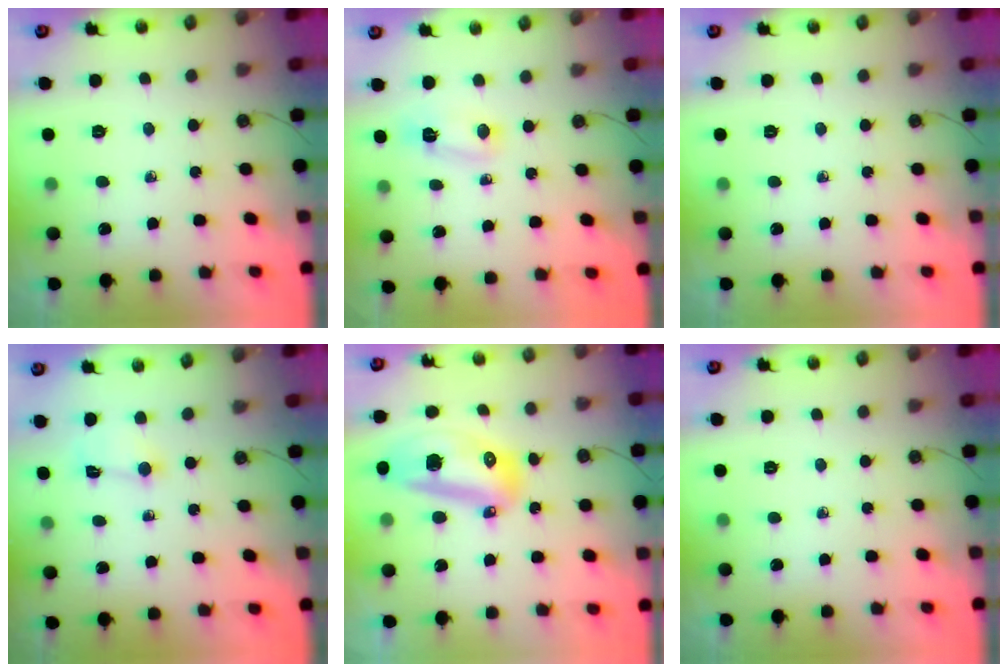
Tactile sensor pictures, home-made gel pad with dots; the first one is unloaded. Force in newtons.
{"total": 3.2, "press": 2.7, "slide": 1.6}
{"total": 0.0}
{"total": 1.5, "press": 1.4, "slide": 0.6}
{"total": 14.0, "press": 13.9, "slide": 1.8}
{"total": 0.0}